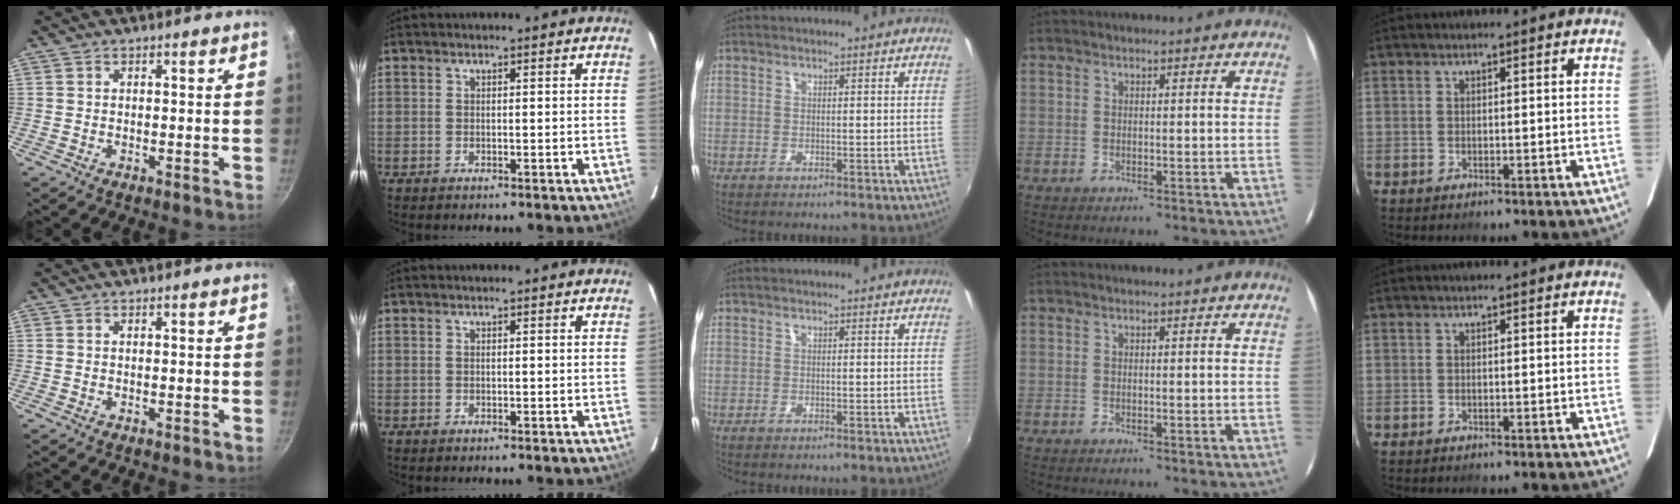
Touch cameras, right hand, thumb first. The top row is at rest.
{}